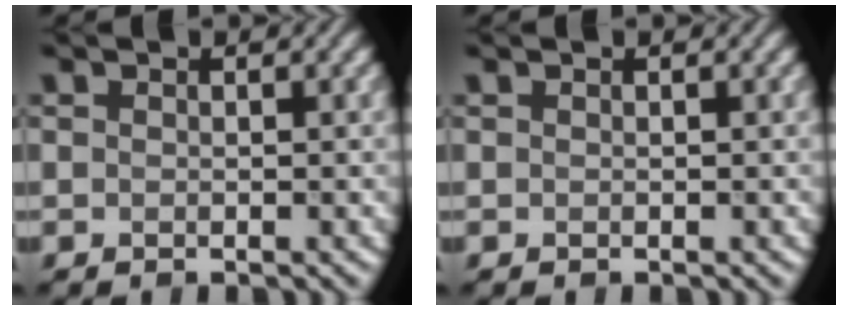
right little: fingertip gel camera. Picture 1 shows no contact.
{"total": 0.0}